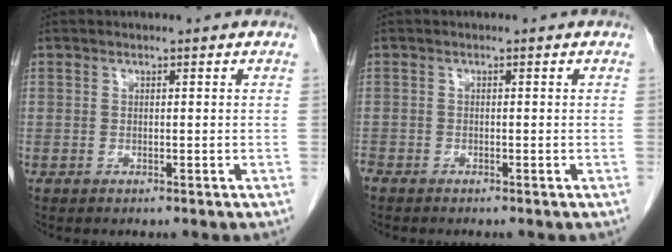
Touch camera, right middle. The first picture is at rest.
{"total": 1.7, "force": [-1.5, 0.8, 0.4], "torque": [-0.016, -0.003, -0.029]}